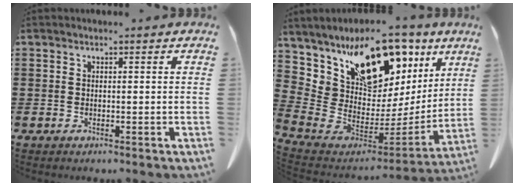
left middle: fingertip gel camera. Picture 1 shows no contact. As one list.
[{"total": 11.4, "force": [8.8, 5.5, 4.7], "torque": [-0.118, -0.072, 0.159]}]